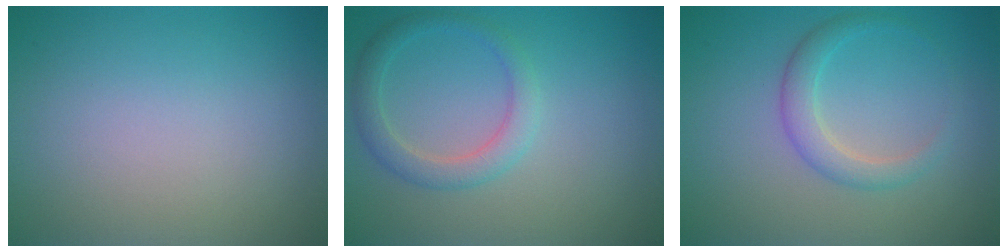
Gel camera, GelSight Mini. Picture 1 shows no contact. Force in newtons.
{"total": 2.6, "press": 2.6, "slide": 0.2}
{"total": 2.4, "press": 2.4, "slide": 0.1}